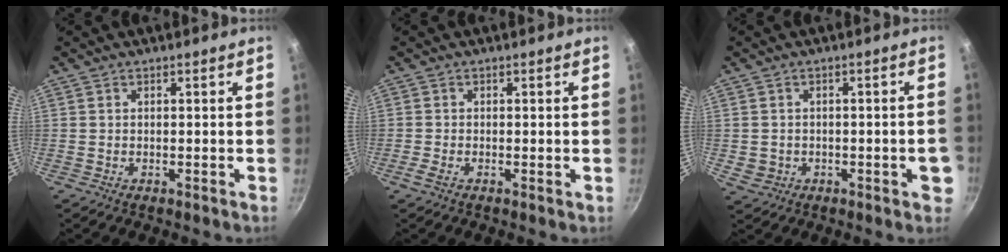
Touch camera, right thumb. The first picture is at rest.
{"total": 1.4, "force": [-0.6, 0.6, 1.1], "torque": [-0.026, -0.001, -0.017]}
{"total": 5.0, "force": [-1.1, 3.5, 3.4], "torque": [-0.034, 0.013, -0.007]}